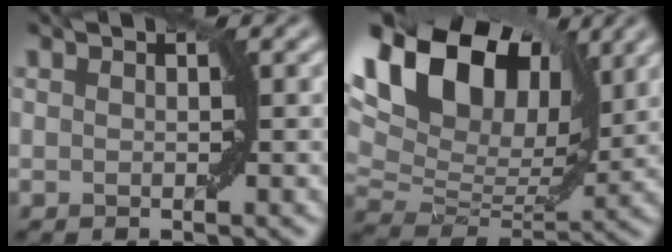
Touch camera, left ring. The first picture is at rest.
{"total": 14.3, "force": [6.9, 8.1, 9.7], "torque": [-0.184, 0.038, 0.114]}